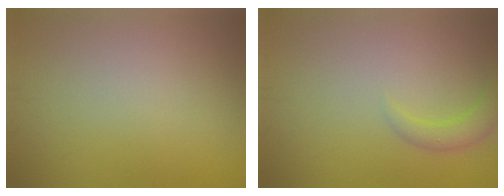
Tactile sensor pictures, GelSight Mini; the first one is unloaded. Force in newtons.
{"total": 2.3, "press": 2.3, "slide": 0.3}